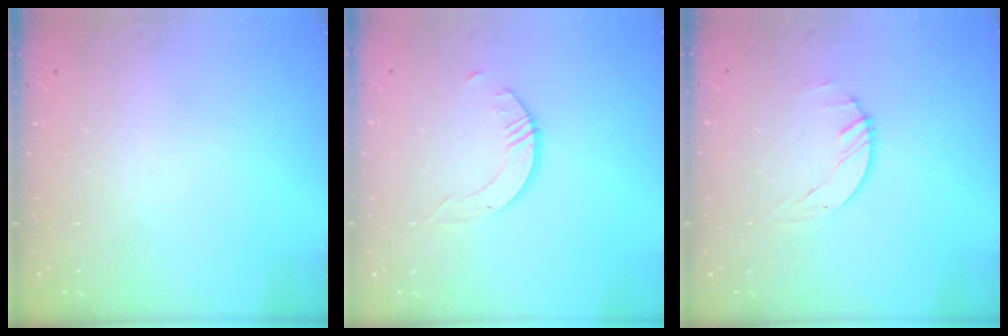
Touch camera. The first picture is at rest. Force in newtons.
{"total": 3.0, "press": 3.0, "slide": 0.2}
{"total": 1.7, "press": 1.7, "slide": 0.1}